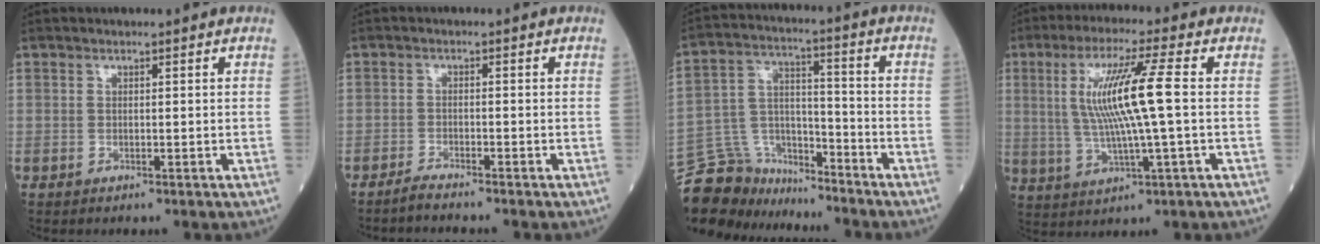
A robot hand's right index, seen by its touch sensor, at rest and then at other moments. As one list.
[{"total": 2.3, "force": [-2.2, -0.4, 0.6], "torque": [-0.018, -0.006, -0.040]}, {"total": 13.5, "force": [-12.8, 4.3, 1.0], "torque": [-0.029, 0.050, -0.227]}, {"total": 11.1, "force": [1.2, -0.3, 11.1], "torque": [-0.222, 0.003, 0.023]}]